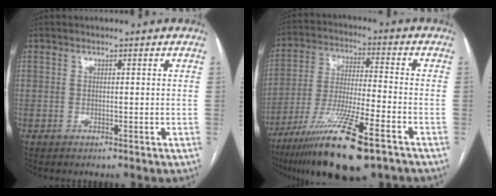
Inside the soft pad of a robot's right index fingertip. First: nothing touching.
{"total": 17.3, "force": [-10.8, 2.0, 13.5], "torque": [-0.247, -0.043, -0.191]}